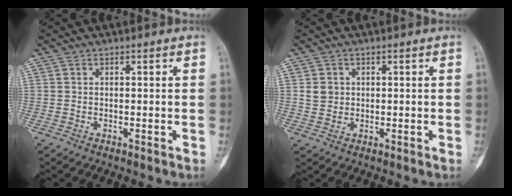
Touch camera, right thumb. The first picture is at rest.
{"total": 2.8, "force": [0.5, 2.5, 1.1], "torque": [-0.008, 0.002, 0.012]}